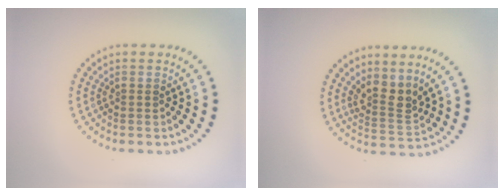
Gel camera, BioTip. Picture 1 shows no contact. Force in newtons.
{"total": 2.8, "press": 2.0, "slide": 2.0}